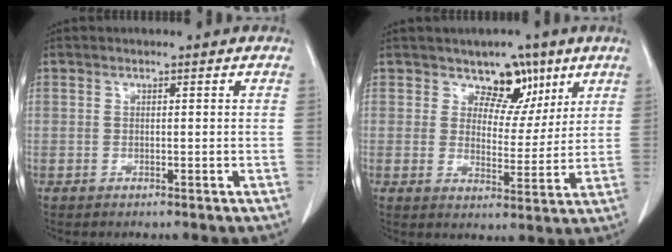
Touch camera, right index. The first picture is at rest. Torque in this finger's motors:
{"motor_torque": [-0.15, 0.19, 0.02, 0.01]}